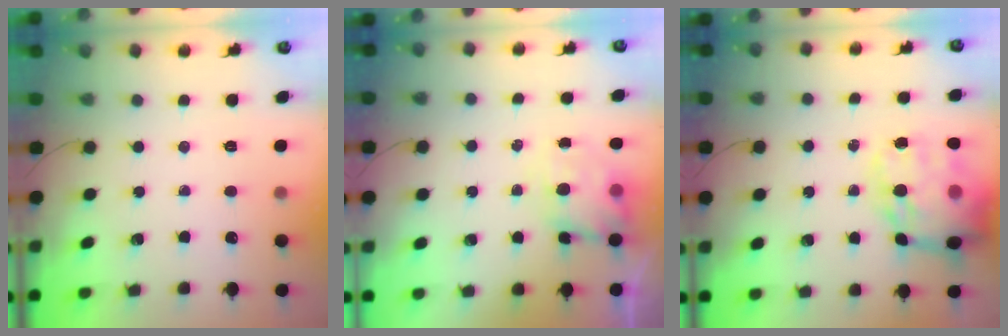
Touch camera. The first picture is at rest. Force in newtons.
{"total": 5.2, "press": 5.0, "slide": 1.4}
{"total": 21.7, "press": 21.2, "slide": 4.6}